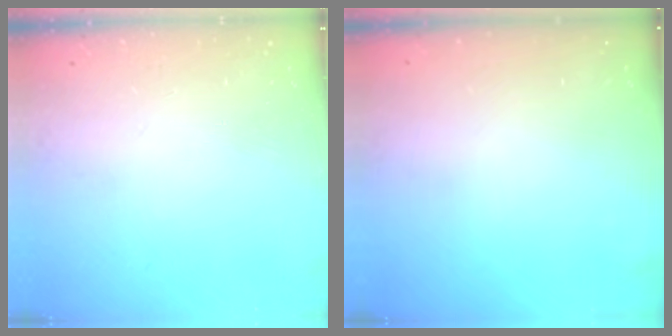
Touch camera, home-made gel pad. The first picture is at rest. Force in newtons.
{"total": 2.9, "press": 2.9, "slide": 0.1}